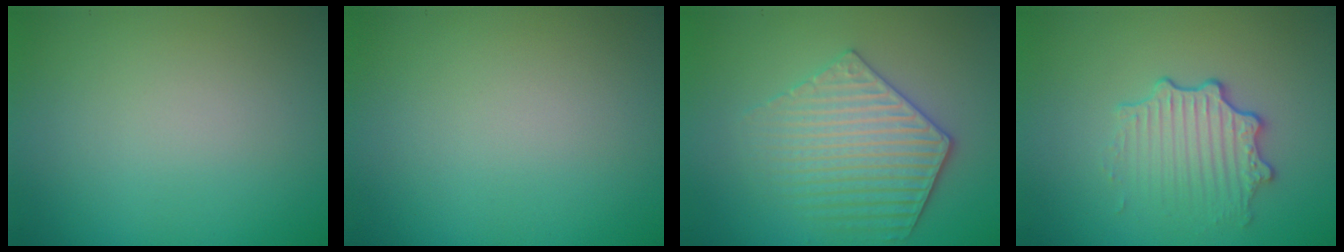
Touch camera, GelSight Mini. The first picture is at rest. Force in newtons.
{"total": 0.0}
{"total": 4.1, "press": 3.8, "slide": 1.4}
{"total": 3.4, "press": 2.8, "slide": 1.9}